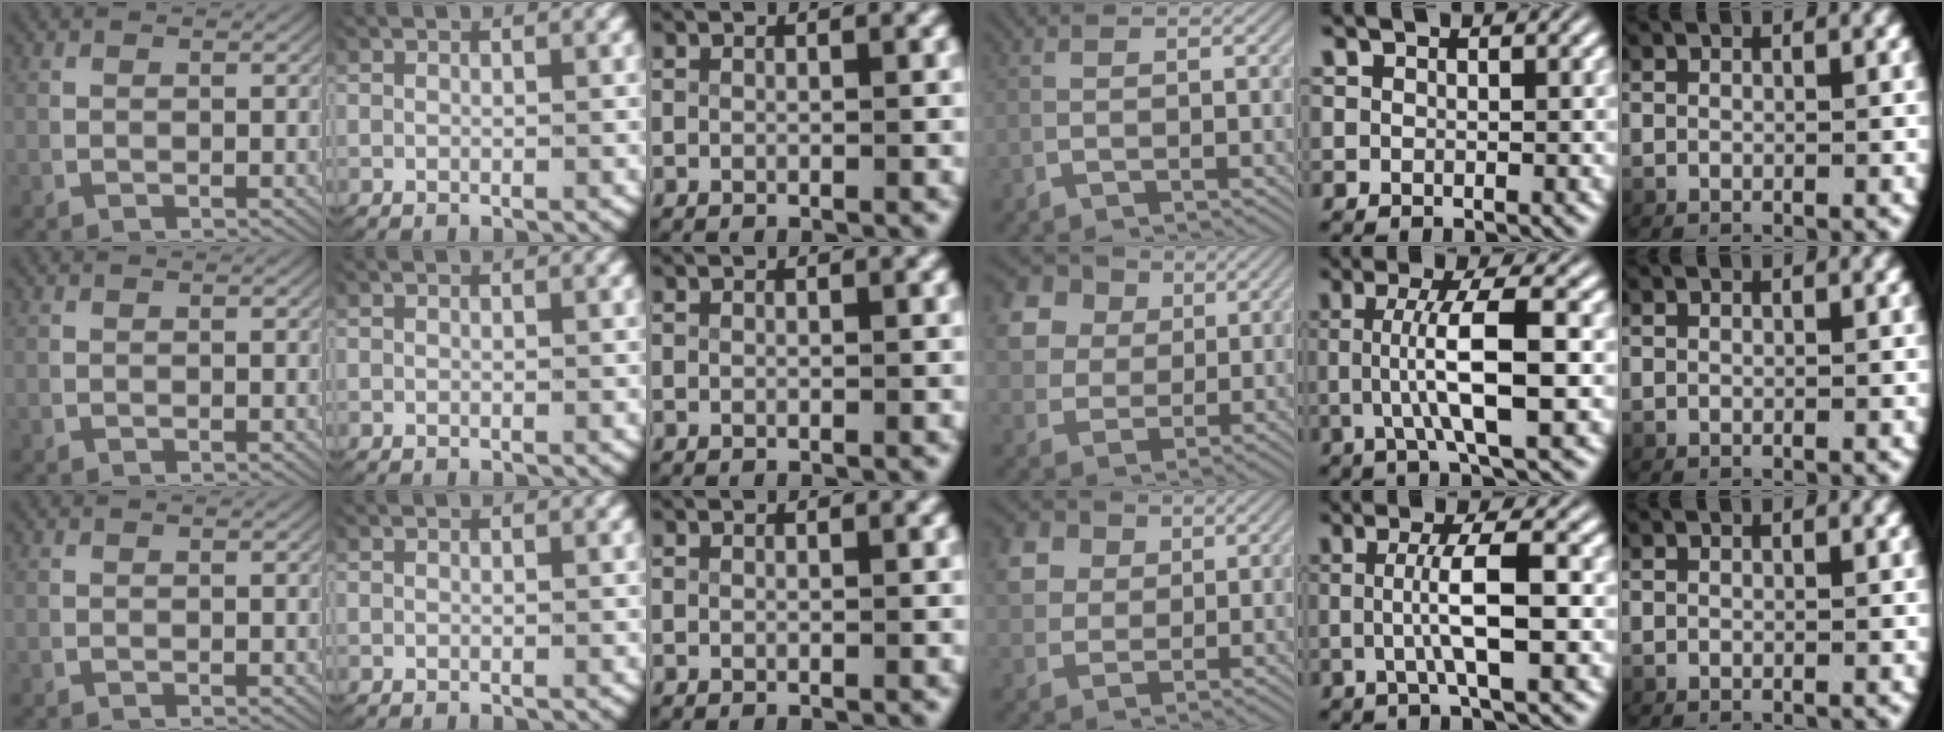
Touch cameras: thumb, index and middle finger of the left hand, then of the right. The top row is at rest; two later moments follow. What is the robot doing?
{"motion": "lift_and_place", "object": "card"}